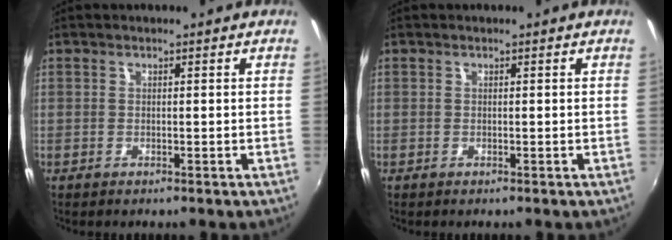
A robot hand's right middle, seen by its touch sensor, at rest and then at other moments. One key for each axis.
{"total": 0.0}